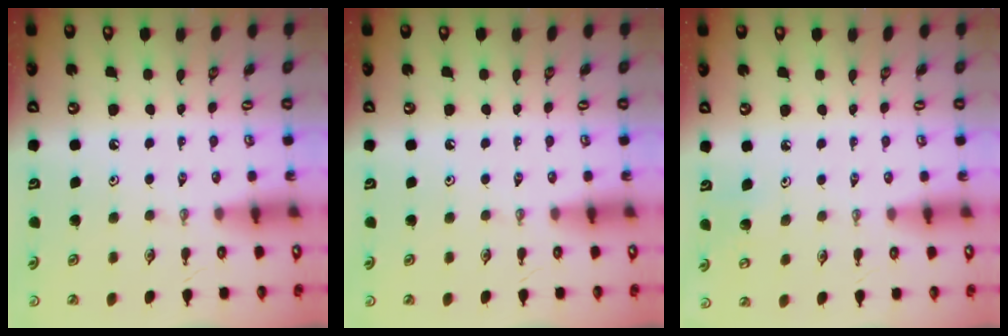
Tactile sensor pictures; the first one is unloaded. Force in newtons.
{"total": 0.0}
{"total": 4.2, "press": 4.1, "slide": 0.9}